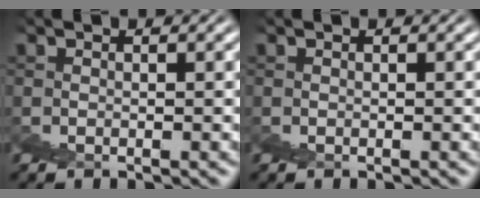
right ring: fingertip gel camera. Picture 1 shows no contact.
{"total": 0.0}